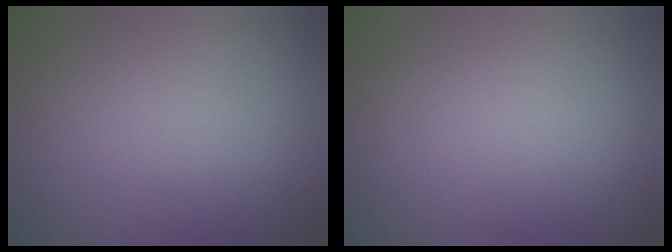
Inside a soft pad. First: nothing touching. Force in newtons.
{"total": 0.0}